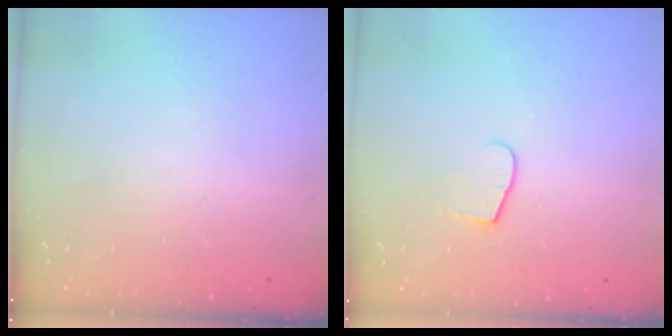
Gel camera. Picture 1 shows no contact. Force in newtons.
{"total": 5.7, "press": 5.7, "slide": 0.5}